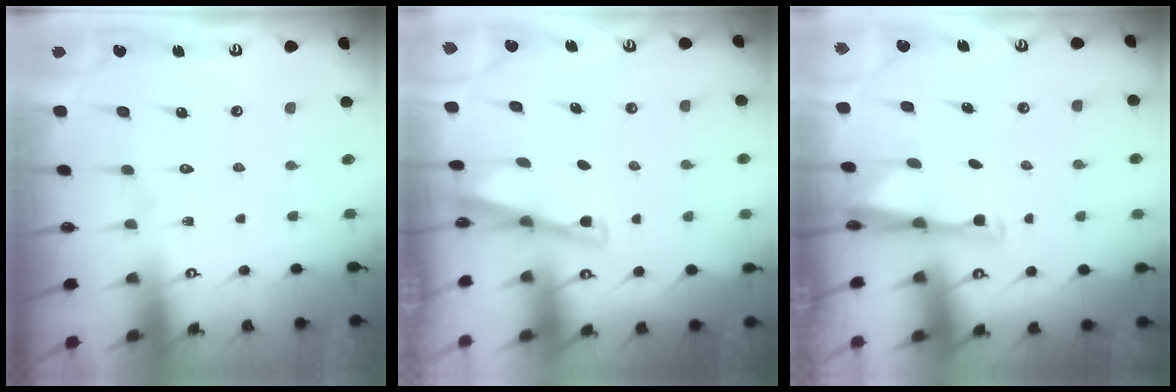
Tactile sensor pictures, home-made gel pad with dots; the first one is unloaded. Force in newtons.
{"total": 2.9, "press": 2.9, "slide": 0.2}
{"total": 2.9, "press": 2.9, "slide": 0.5}